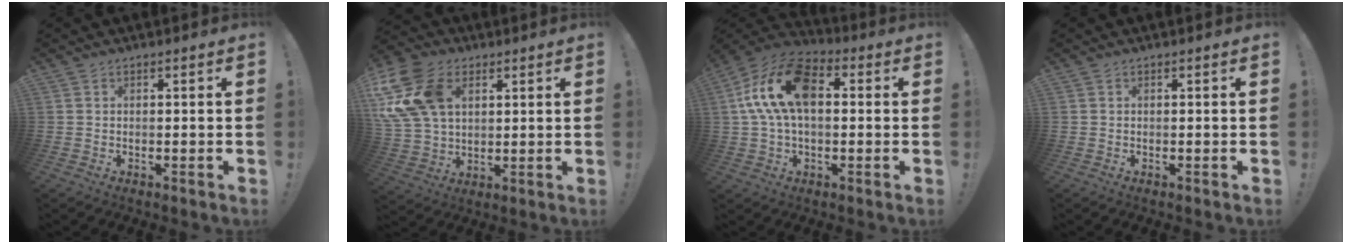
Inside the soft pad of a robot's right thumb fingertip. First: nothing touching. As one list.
[{"total": 19.6, "force": [6.3, 13.7, 12.5], "torque": [-0.258, -0.015, 0.119]}, {"total": 17.4, "force": [3.1, 10.1, 13.9], "torque": [-0.267, 0.012, 0.053]}, {"total": 0.0}]